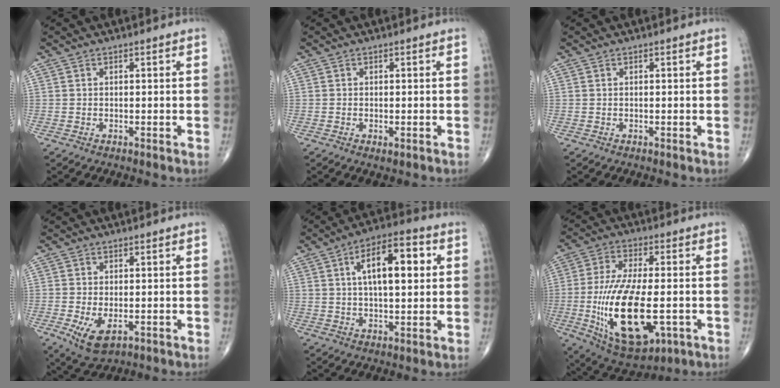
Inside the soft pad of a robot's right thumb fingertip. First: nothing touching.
{"total": 0.9, "force": [-0.3, 0.4, 0.7], "torque": [-0.012, -0.004, -0.004]}
{"total": 0.0}
{"total": 6.0, "force": [-1.8, 3.1, 4.8], "torque": [-0.090, -0.012, -0.023]}
{"total": 13.1, "force": [3.2, 5.6, 11.4], "torque": [-0.163, 0.014, 0.045]}
{"total": 20.9, "force": [-4.2, 9.2, 18.3], "torque": [-0.352, -0.007, -0.052]}